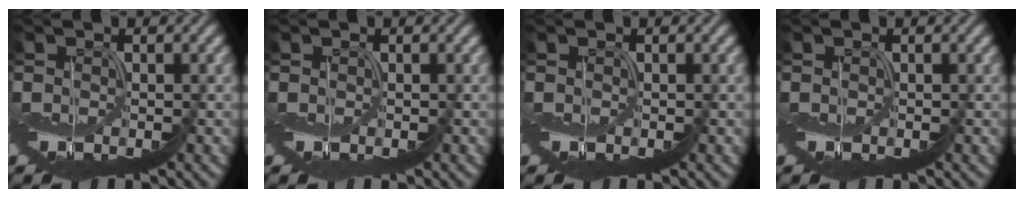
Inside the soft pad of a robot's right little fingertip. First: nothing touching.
{"total": 0.0}
{"total": 0.0}
{"total": 0.0}